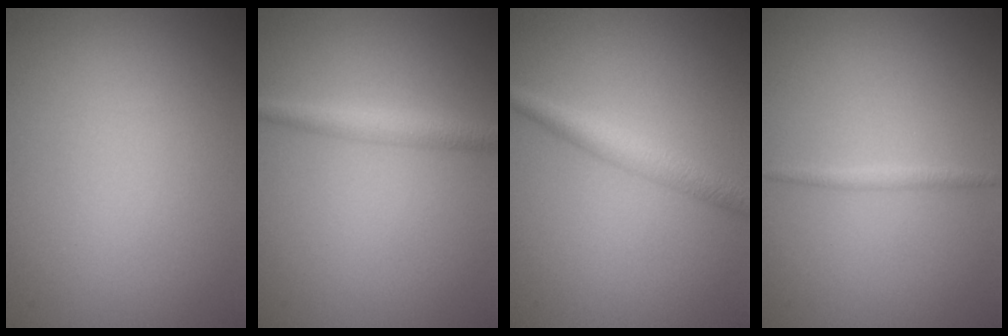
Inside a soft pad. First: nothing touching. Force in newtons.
{"total": 2.1, "press": 2.1, "slide": 0.1}
{"total": 2.6, "press": 2.6, "slide": 0.2}
{"total": 0.9, "press": 0.9, "slide": 0.0}